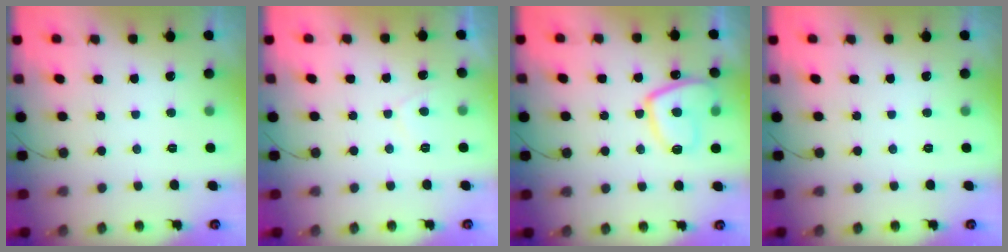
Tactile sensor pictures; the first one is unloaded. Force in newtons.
{"total": 1.8, "press": 1.7, "slide": 0.6}
{"total": 11.5, "press": 11.4, "slide": 1.3}
{"total": 0.0}